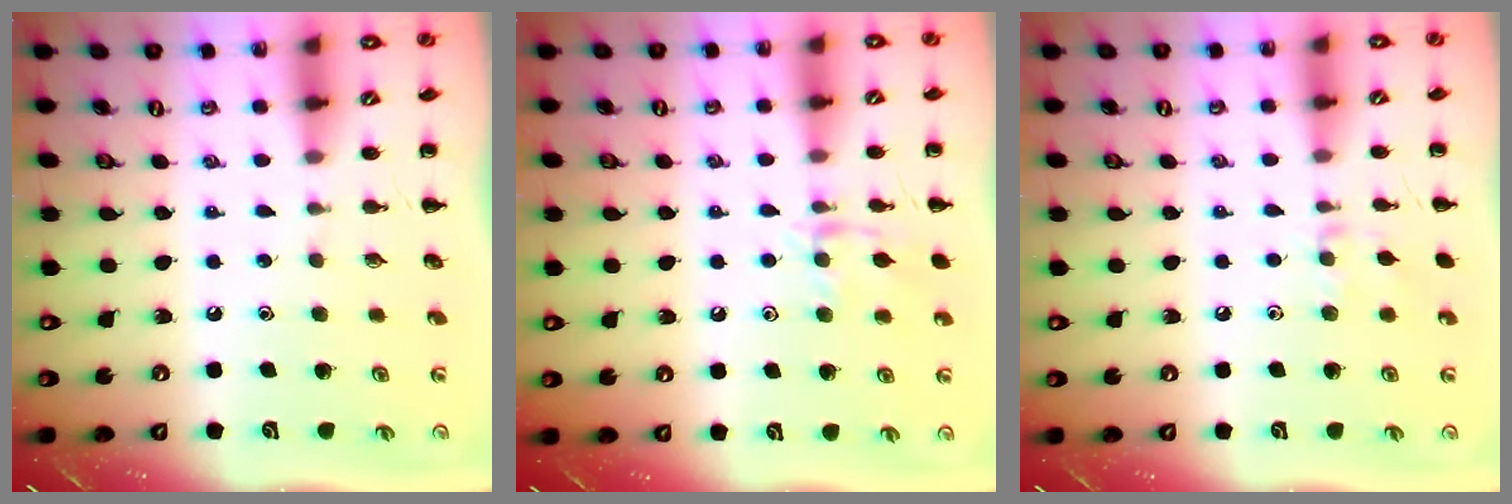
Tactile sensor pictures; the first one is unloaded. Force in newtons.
{"total": 9.7, "press": 9.6, "slide": 1.0}
{"total": 6.9, "press": 6.6, "slide": 1.9}